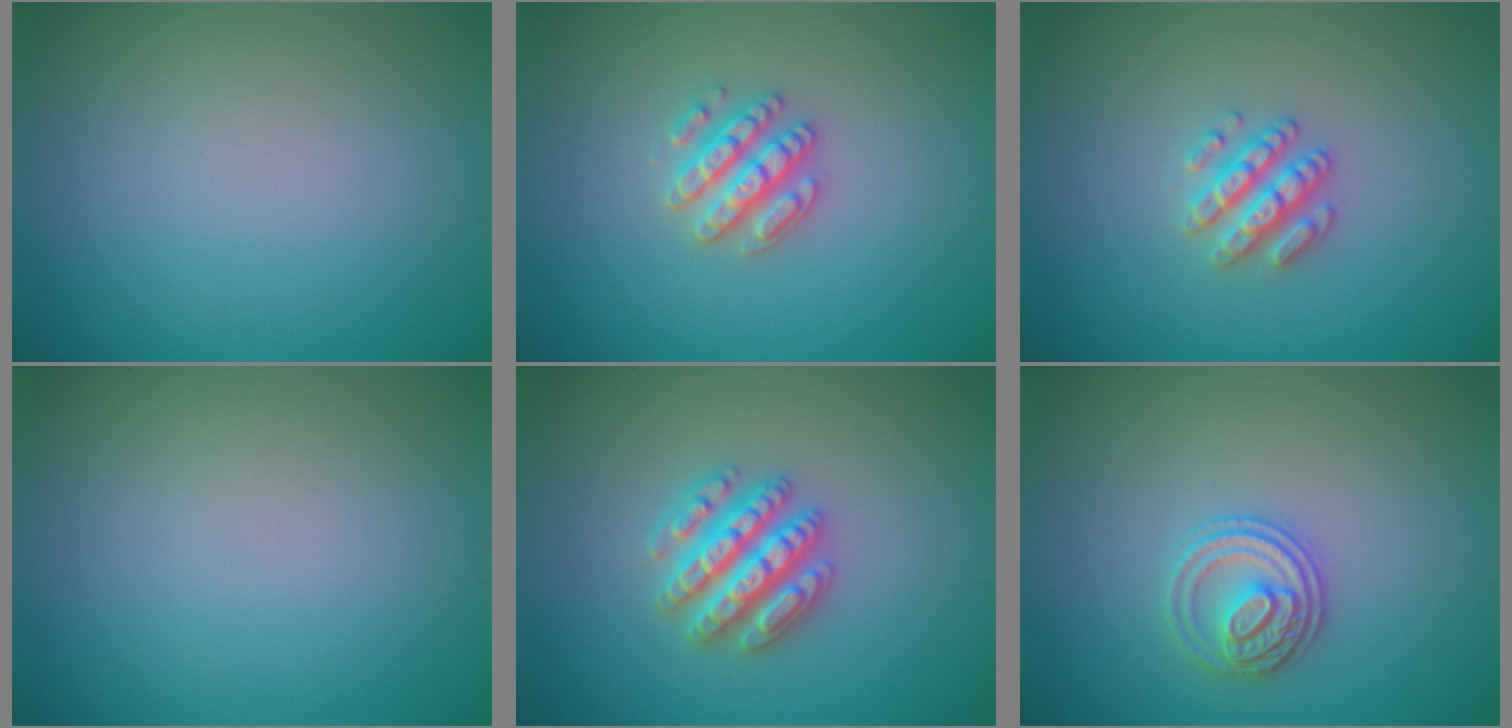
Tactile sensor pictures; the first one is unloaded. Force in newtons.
{"total": 2.8, "press": 2.7, "slide": 0.8}
{"total": 2.8, "press": 2.6, "slide": 0.9}
{"total": 0.0}
{"total": 4.7, "press": 4.6, "slide": 0.9}
{"total": 2.7, "press": 2.6, "slide": 0.5}